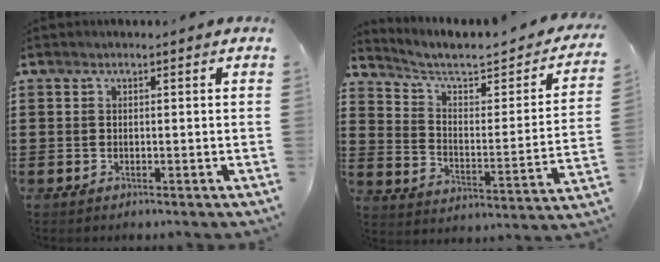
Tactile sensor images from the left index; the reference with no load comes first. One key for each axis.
{"total": 5.0, "fx": 4.0, "fy": 1.4, "fz": 2.8, "tx": -0.078, "ty": -0.031, "tz": 0.060}